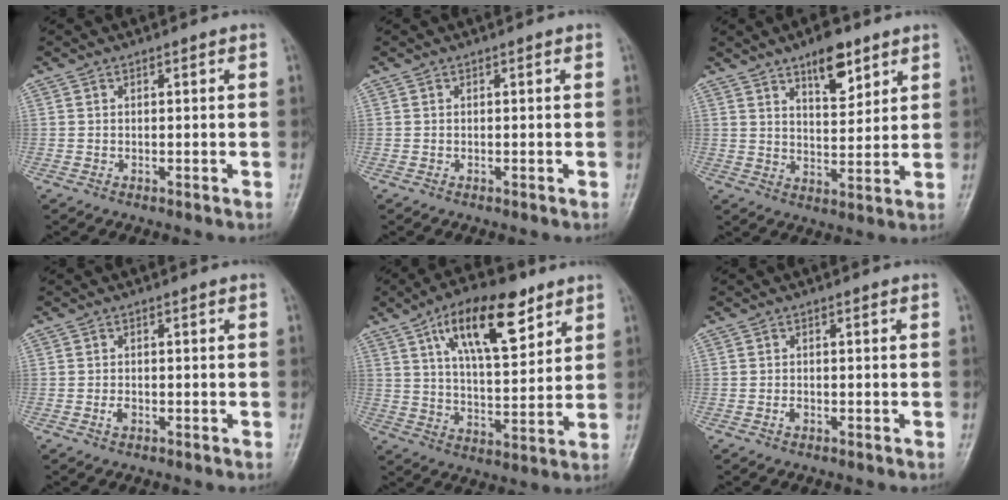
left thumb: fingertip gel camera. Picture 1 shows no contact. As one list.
[{"total": 0.0}, {"total": 7.1, "force": [4.4, 3.0, 4.6], "torque": [-0.047, -0.027, 0.068]}, {"total": 1.5, "force": [-0.5, 0.9, 1.0], "torque": [-0.016, 0.002, -0.010]}, {"total": 16.6, "force": [8.8, 6.8, 12.4], "torque": [-0.171, -0.032, 0.148]}, {"total": 0.9, "force": [-0.4, 0.6, 0.6], "torque": [-0.008, 0.001, -0.008]}]